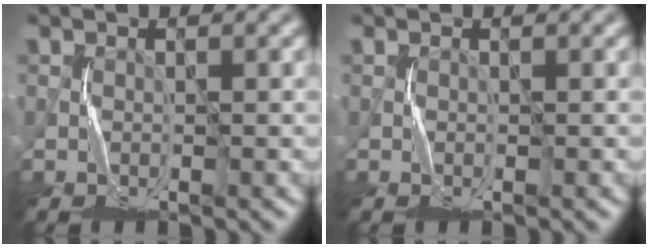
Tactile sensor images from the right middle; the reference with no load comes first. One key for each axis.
{"total": 0.0}